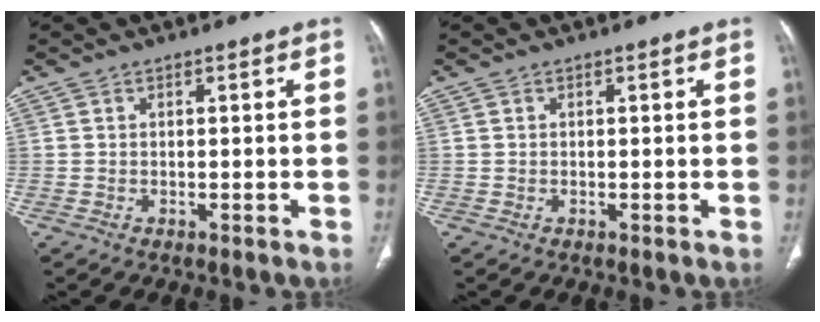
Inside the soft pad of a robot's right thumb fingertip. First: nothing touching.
{"total": 0.0}